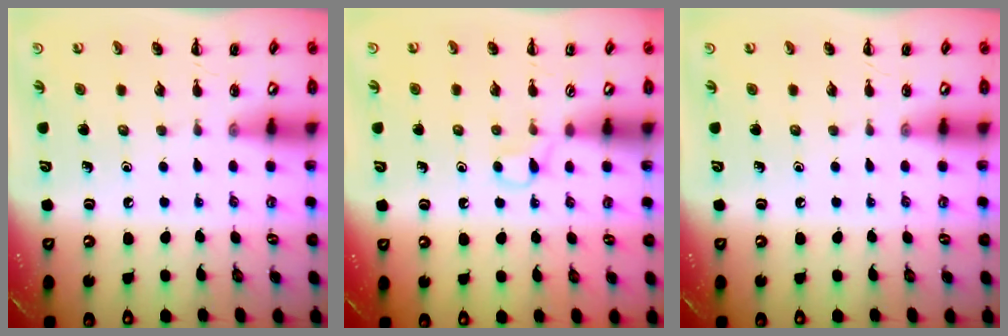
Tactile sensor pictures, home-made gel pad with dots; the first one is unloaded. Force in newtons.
{"total": 2.6, "press": 2.5, "slide": 0.9}
{"total": 0.0}